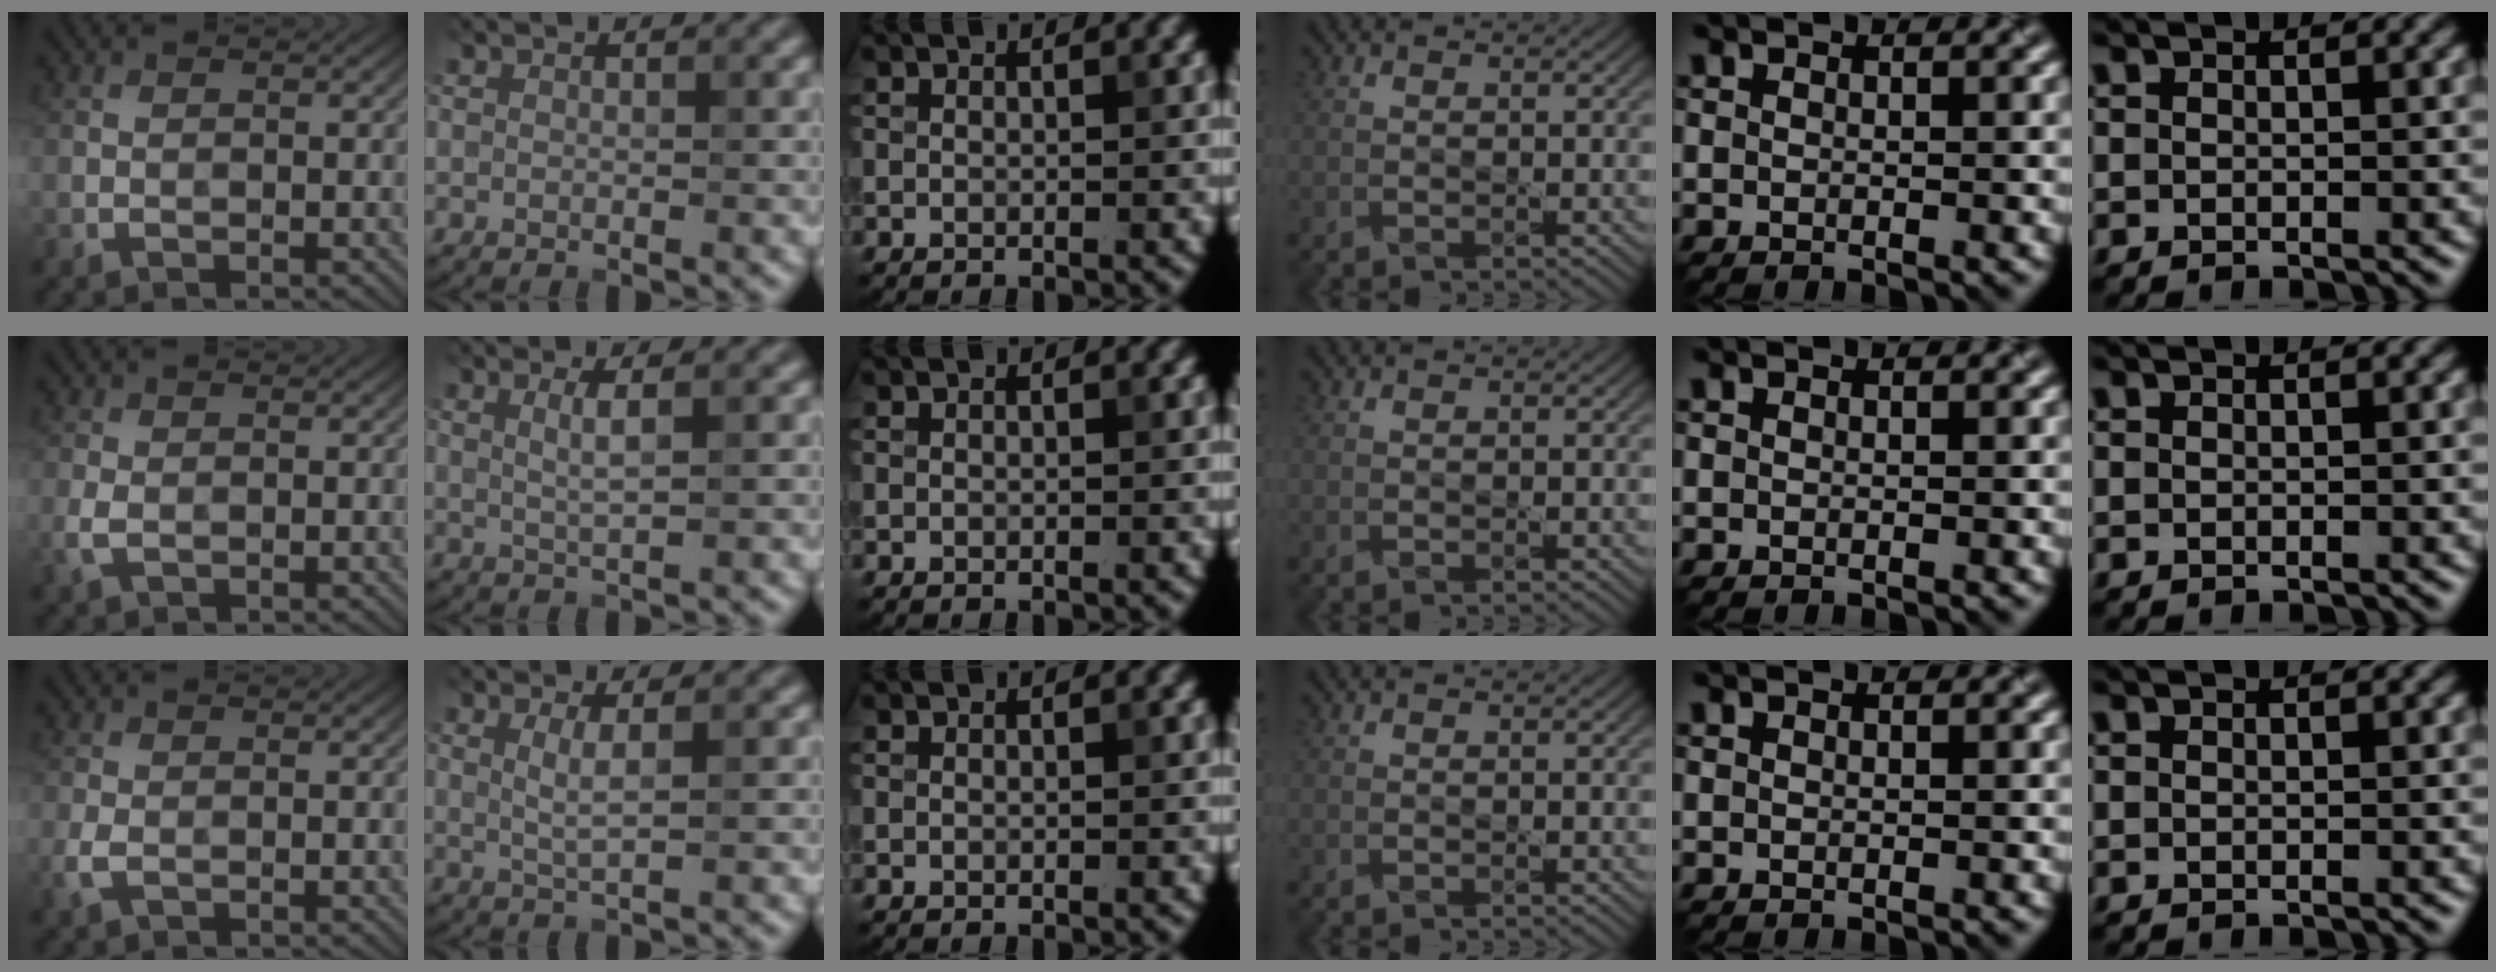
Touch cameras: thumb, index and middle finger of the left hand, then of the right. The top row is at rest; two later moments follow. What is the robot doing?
{"motion": "dispense", "object": "pipette"}